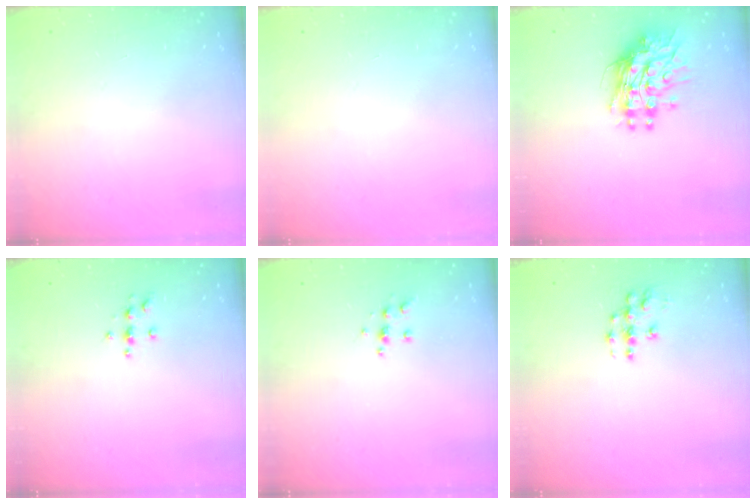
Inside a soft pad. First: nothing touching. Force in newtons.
{"total": 0.0}
{"total": 11.4, "press": 11.3, "slide": 1.0}
{"total": 4.0, "press": 3.9, "slide": 0.6}
{"total": 5.4, "press": 5.3, "slide": 0.4}
{"total": 6.6, "press": 6.6, "slide": 0.3}